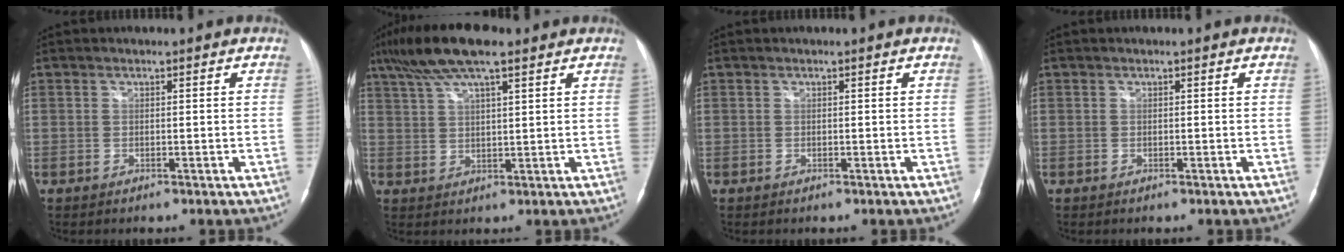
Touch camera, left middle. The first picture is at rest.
{"total": 10.4, "force": [7.2, 2.0, 7.2], "torque": [-0.143, 0.024, 0.125]}
{"total": 0.0}
{"total": 0.0}